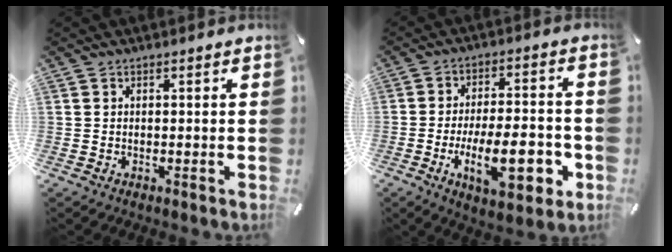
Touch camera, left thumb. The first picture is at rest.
{"total": 17.4, "force": [-5.1, 7.2, 15.0], "torque": [-0.228, -0.001, -0.075]}